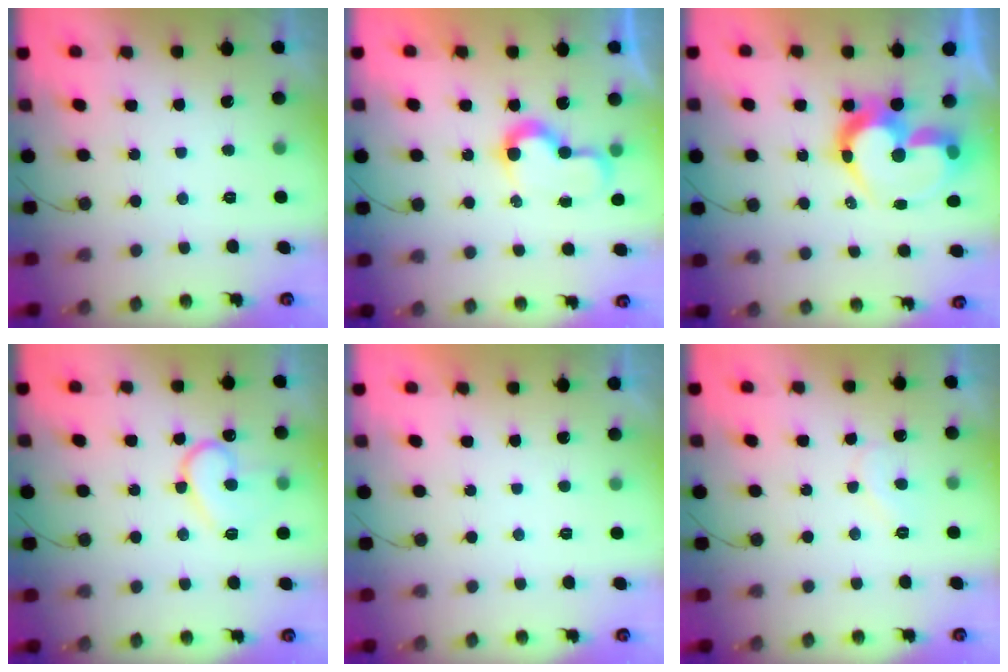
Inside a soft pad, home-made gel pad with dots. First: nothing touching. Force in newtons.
{"total": 8.1, "press": 8.1, "slide": 0.2}
{"total": 15.1, "press": 14.8, "slide": 2.9}
{"total": 13.1, "press": 13.1, "slide": 1.1}
{"total": 1.9, "press": 1.9, "slide": 0.1}
{"total": 7.1, "press": 7.1, "slide": 0.5}